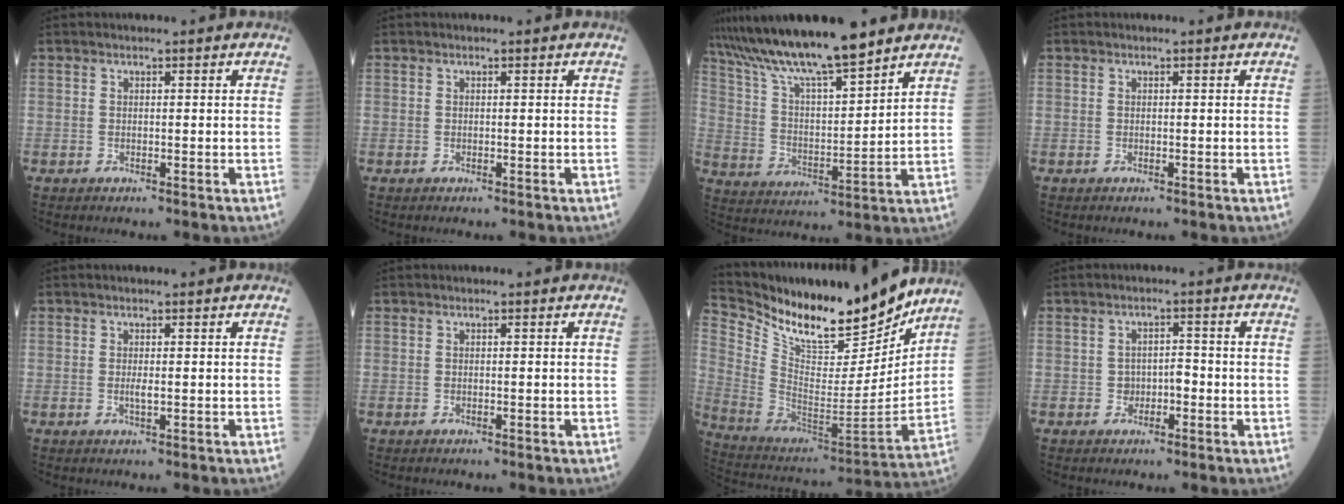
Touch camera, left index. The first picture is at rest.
{"total": 0.0}
{"total": 15.6, "force": [13.1, 1.4, 8.3], "torque": [-0.152, 0.010, 0.242]}
{"total": 0.0}
{"total": 1.0, "force": [0.0, 0.2, 1.0], "torque": [-0.023, -0.003, 0.001]}
{"total": 0.0}
{"total": 23.8, "force": [19.8, 5.6, 11.9], "torque": [-0.224, -0.026, 0.331]}
{"total": 2.2, "force": [-0.7, 1.5, 1.5], "torque": [-0.019, 0.010, -0.011]}